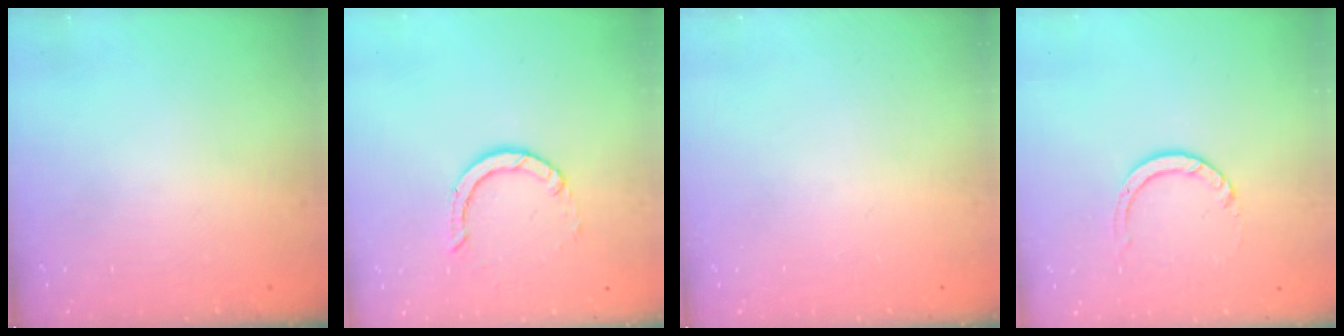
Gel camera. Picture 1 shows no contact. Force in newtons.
{"total": 2.9, "press": 2.9, "slide": 0.2}
{"total": 0.0}
{"total": 3.1, "press": 3.1, "slide": 0.3}